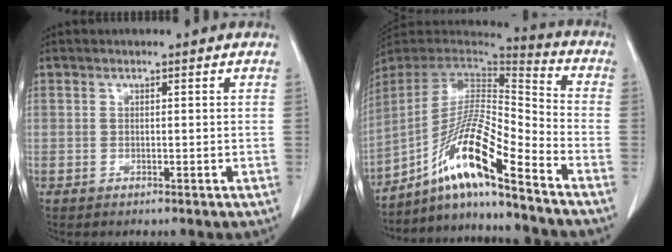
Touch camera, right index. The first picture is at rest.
{"total": 14.8, "force": [-10.0, 0.1, 10.9], "torque": [-0.198, 0.007, -0.181]}